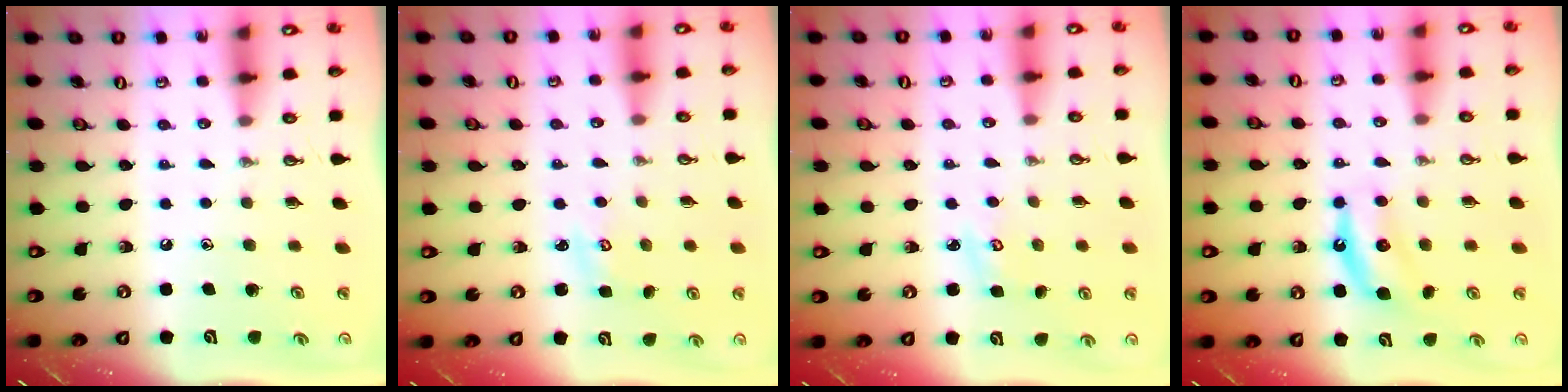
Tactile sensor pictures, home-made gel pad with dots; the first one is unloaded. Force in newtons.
{"total": 2.5, "press": 2.5, "slide": 0.3}
{"total": 2.7, "press": 2.7, "slide": 0.3}
{"total": 6.4, "press": 6.4, "slide": 1.1}